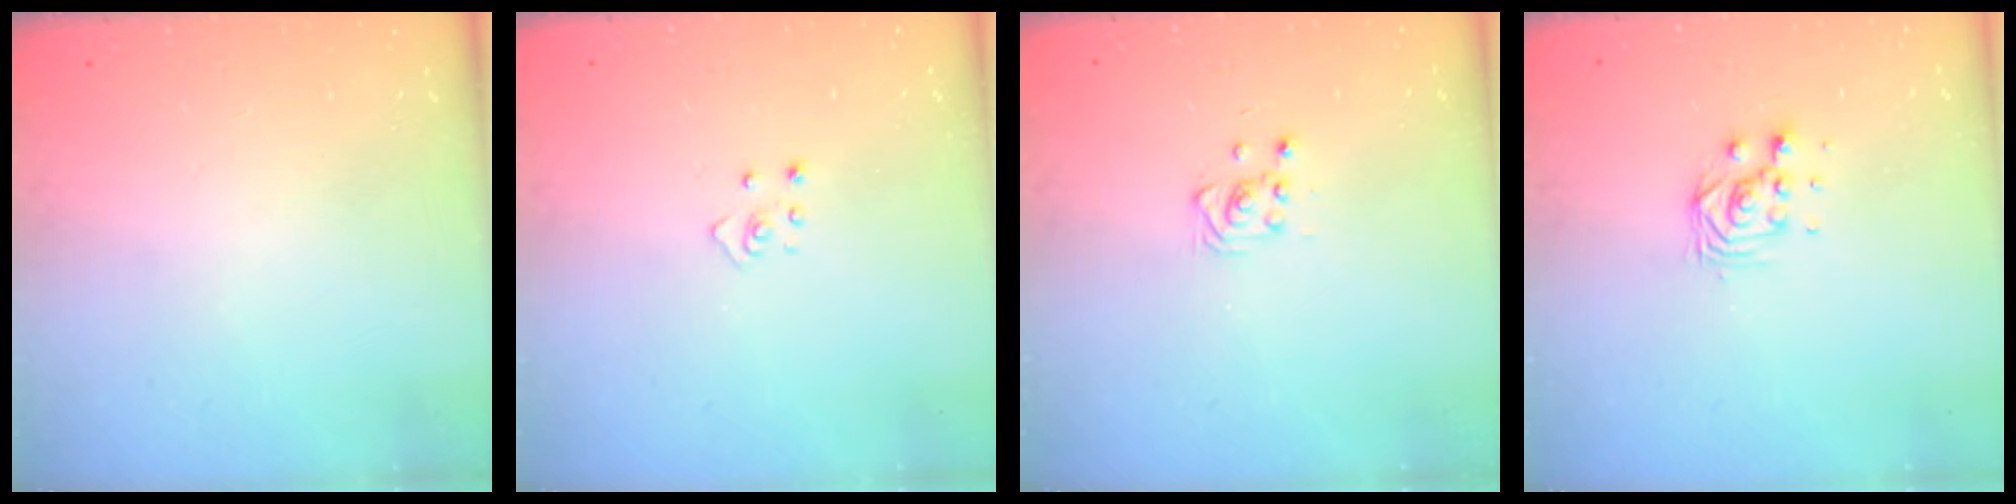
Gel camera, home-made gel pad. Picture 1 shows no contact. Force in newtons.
{"total": 2.5, "press": 2.4, "slide": 0.3}
{"total": 3.7, "press": 3.6, "slide": 0.5}
{"total": 4.7, "press": 4.6, "slide": 0.6}